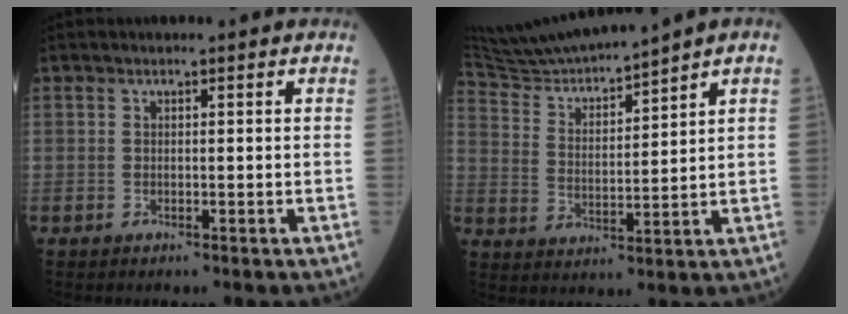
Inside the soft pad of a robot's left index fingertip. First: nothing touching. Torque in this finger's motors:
{"motor_torque": [0.78, -1.36, 0.44, 0.15]}